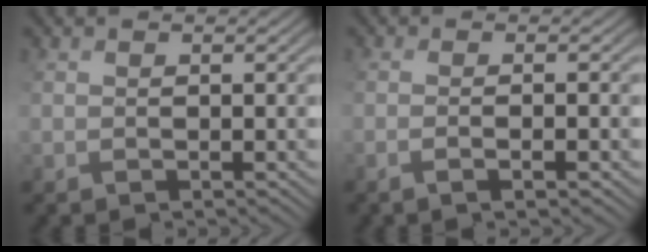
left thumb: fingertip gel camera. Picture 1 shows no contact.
{"total": 2.5, "force": [-0.9, 0.1, 2.3], "torque": [-0.032, 0.007, -0.025]}